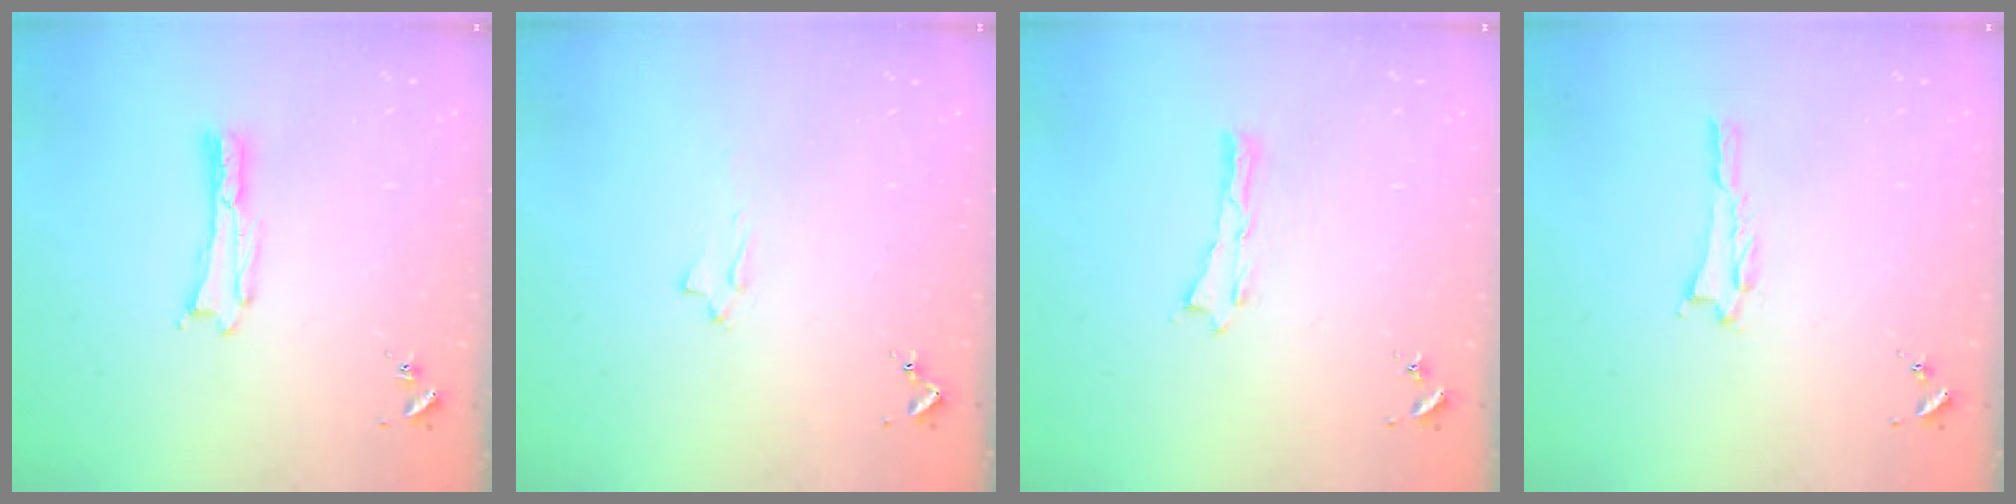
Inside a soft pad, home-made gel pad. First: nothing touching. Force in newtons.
{"total": 2.0, "press": 2.0, "slide": 0.4}
{"total": 0.0}
{"total": 1.0, "press": 1.0, "slide": 0.2}